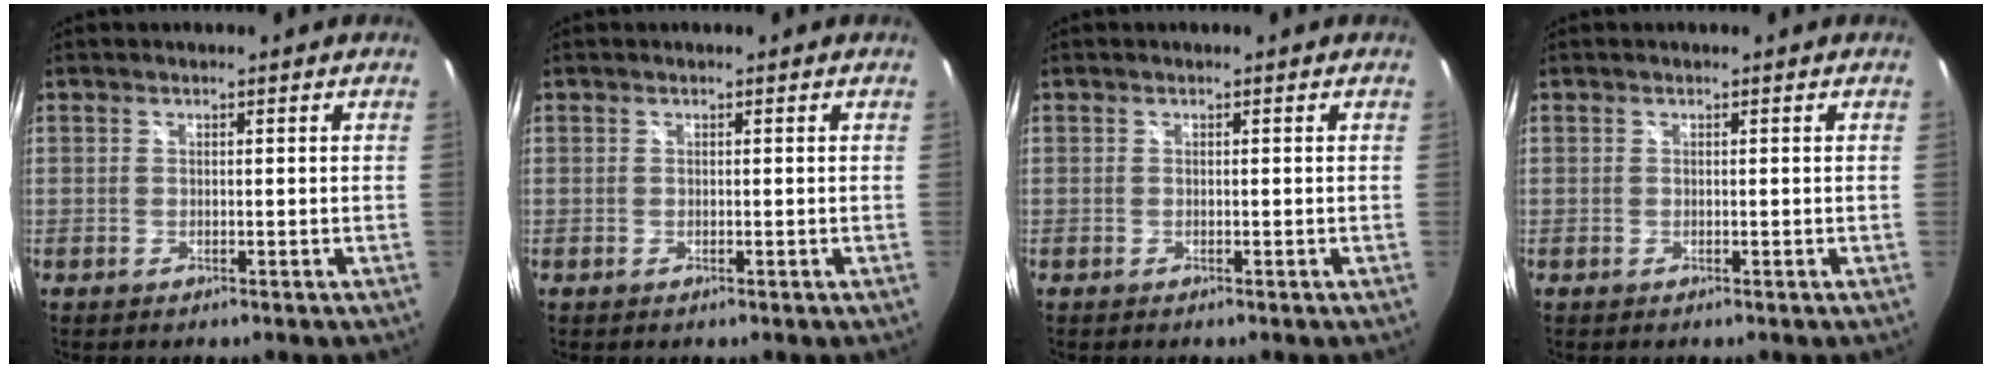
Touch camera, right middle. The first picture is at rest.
{"total": 0.0}
{"total": 0.0}
{"total": 0.0}